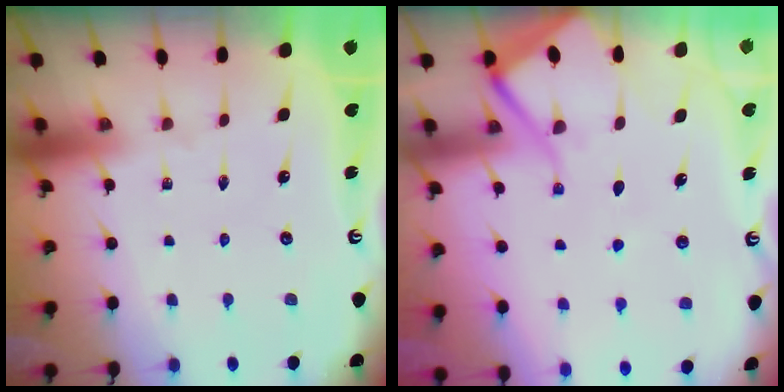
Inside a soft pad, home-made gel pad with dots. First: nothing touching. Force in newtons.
{"total": 10.1, "press": 10.0, "slide": 0.9}